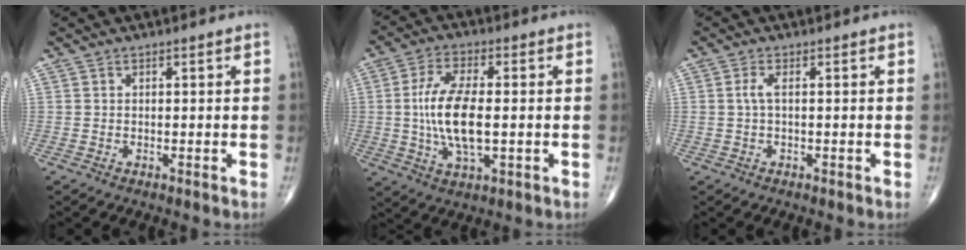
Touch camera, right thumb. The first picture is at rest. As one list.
[{"total": 11.5, "force": [-0.3, 4.8, 10.5], "torque": [-0.215, 0.004, -0.006]}, {"total": 1.9, "force": [0.2, 0.5, 1.9], "torque": [-0.050, 0.004, 0.005]}]